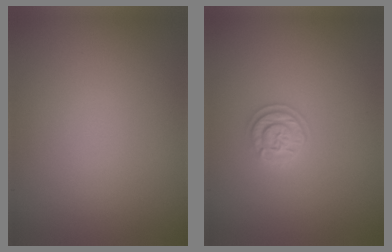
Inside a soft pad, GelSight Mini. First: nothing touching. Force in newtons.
{"total": 2.1, "press": 2.0, "slide": 0.6}